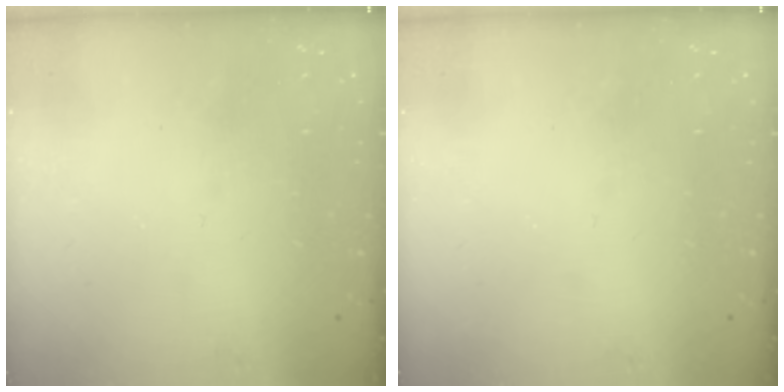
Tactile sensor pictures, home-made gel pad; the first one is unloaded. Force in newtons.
{"total": 0.0}